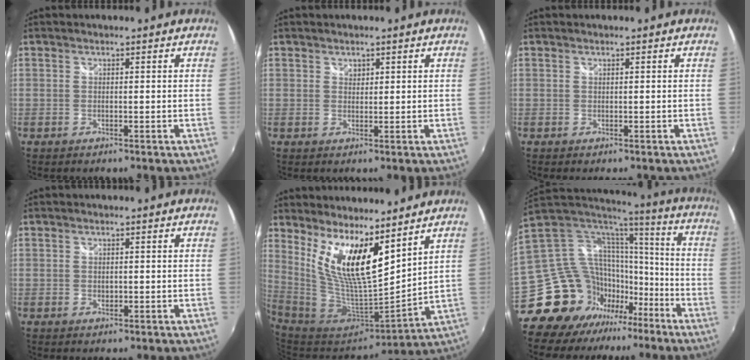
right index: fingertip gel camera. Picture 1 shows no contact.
{"total": 1.2, "force": [0.7, 0.9, 0.2], "torque": [0.000, 0.002, 0.011]}
{"total": 0.0}
{"total": 0.7, "force": [0.0, 0.6, 0.4], "torque": [-0.006, -0.001, 0.000]}
{"total": 14.3, "force": [8.5, 3.8, 10.9], "torque": [-0.191, -0.009, 0.166]}
{"total": 20.5, "force": [-14.0, 13.8, 6.0], "torque": [-0.147, 0.042, -0.235]}